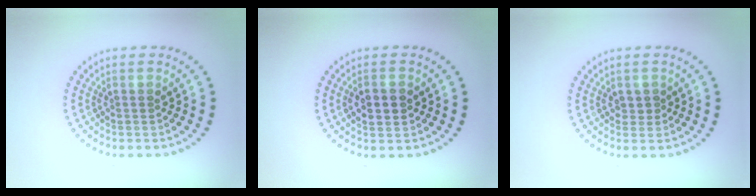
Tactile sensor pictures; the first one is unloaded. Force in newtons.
{"total": 2.5, "press": 2.5, "slide": 0.2}
{"total": 0.7, "press": 0.7, "slide": 0.2}